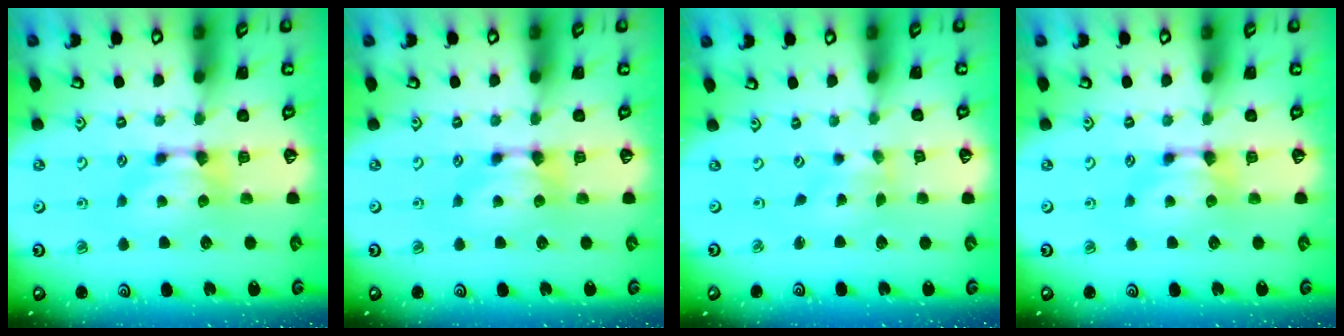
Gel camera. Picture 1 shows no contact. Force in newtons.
{"total": 0.0}
{"total": 3.3, "press": 3.1, "slide": 1.0}
{"total": 0.0}